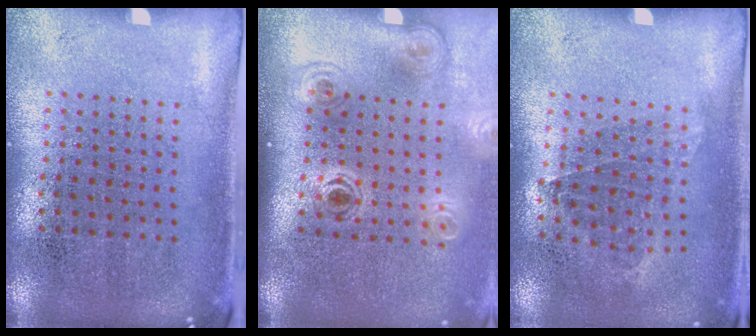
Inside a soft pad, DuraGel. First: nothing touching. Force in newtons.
{"total": 1.9, "press": 1.3, "slide": 1.4}
{"total": 1.0, "press": 0.8, "slide": 0.6}